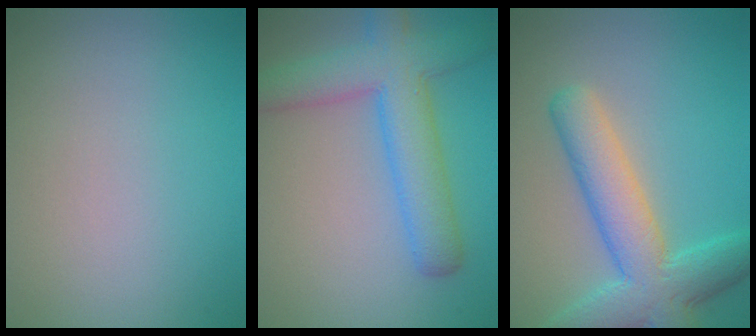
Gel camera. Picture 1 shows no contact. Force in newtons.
{"total": 5.3, "press": 5.3, "slide": 0.3}
{"total": 7.0, "press": 7.0, "slide": 0.3}